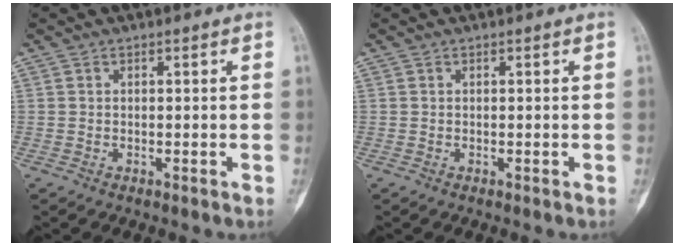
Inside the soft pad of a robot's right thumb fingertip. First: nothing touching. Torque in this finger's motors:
{"motor_torque": [0.00, 0.00, 0.09, -0.08, 0.00]}